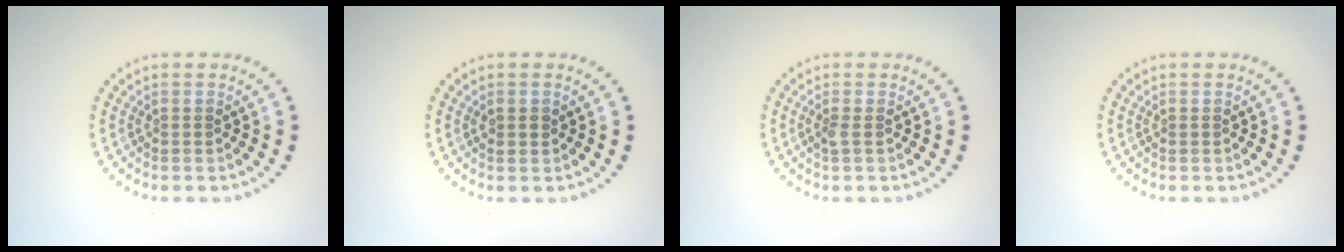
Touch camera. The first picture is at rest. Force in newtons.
{"total": 1.0, "press": 1.0, "slide": 0.3}
{"total": 0.7, "press": 0.6, "slide": 0.3}
{"total": 0.0}